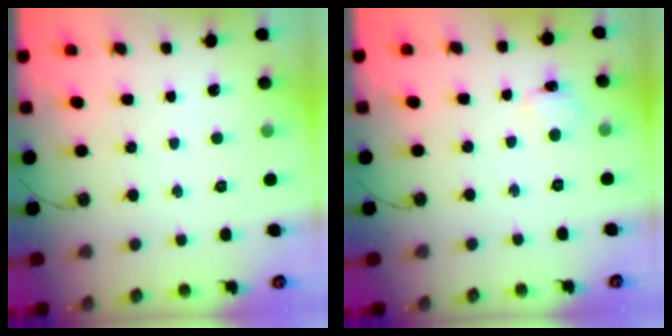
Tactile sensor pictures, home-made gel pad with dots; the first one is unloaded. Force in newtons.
{"total": 2.4, "press": 2.3, "slide": 0.5}